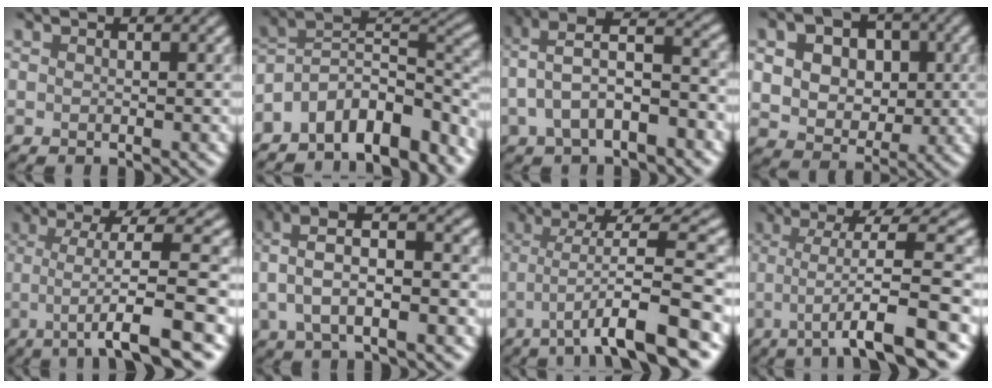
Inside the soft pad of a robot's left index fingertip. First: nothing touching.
{"total": 10.1, "force": [-6.8, 4.6, 5.9], "torque": [-0.082, 0.021, -0.131]}
{"total": 6.9, "force": [-1.0, 3.5, 5.8], "torque": [-0.112, 0.025, -0.023]}
{"total": 9.9, "force": [2.3, 7.5, 6.0], "torque": [-0.103, 0.033, 0.034]}
{"total": 7.6, "force": [-2.0, 1.2, 7.2], "torque": [-0.107, 0.010, -0.032]}
{"total": 8.0, "force": [0.3, 3.4, 7.2], "torque": [-0.142, 0.015, 0.007]}
{"total": 9.8, "force": [-3.4, 1.9, 9.0], "torque": [-0.134, 0.025, -0.057]}
{"total": 8.2, "force": [-2.7, 1.4, 7.7], "torque": [-0.117, 0.016, -0.041]}